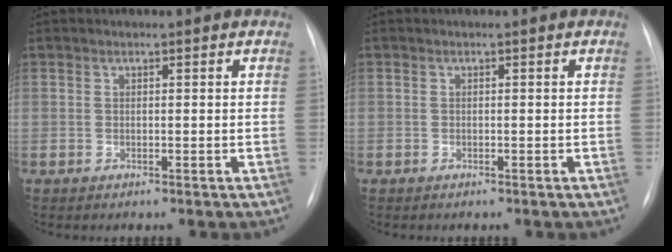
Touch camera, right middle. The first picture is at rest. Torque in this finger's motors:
{"motor_torque": [1.06, -1.08, 0.65, 0.01]}